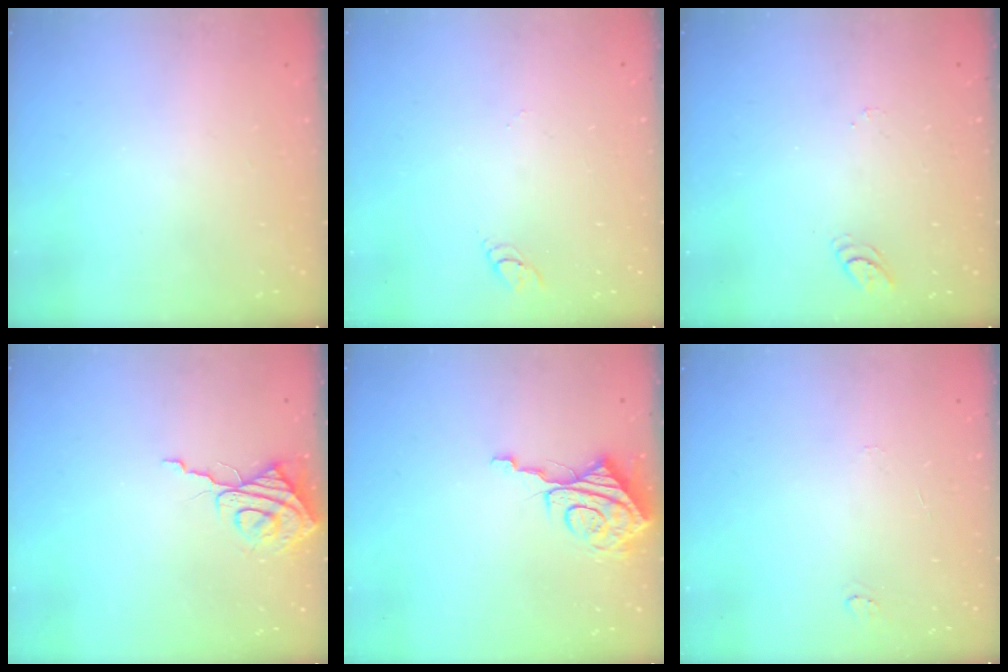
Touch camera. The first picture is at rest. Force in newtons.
{"total": 3.6, "press": 3.6, "slide": 0.4}
{"total": 4.9, "press": 4.9, "slide": 0.5}
{"total": 8.2, "press": 8.2, "slide": 0.5}
{"total": 9.8, "press": 9.7, "slide": 1.1}
{"total": 4.1, "press": 4.1, "slide": 0.4}